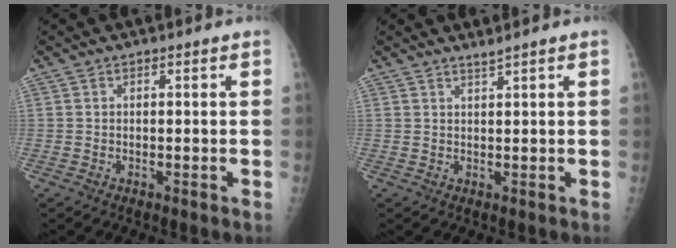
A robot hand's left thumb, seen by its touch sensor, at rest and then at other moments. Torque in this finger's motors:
{"motor_torque": [0.19, 0.03, 0.06, -0.11, 0.00]}